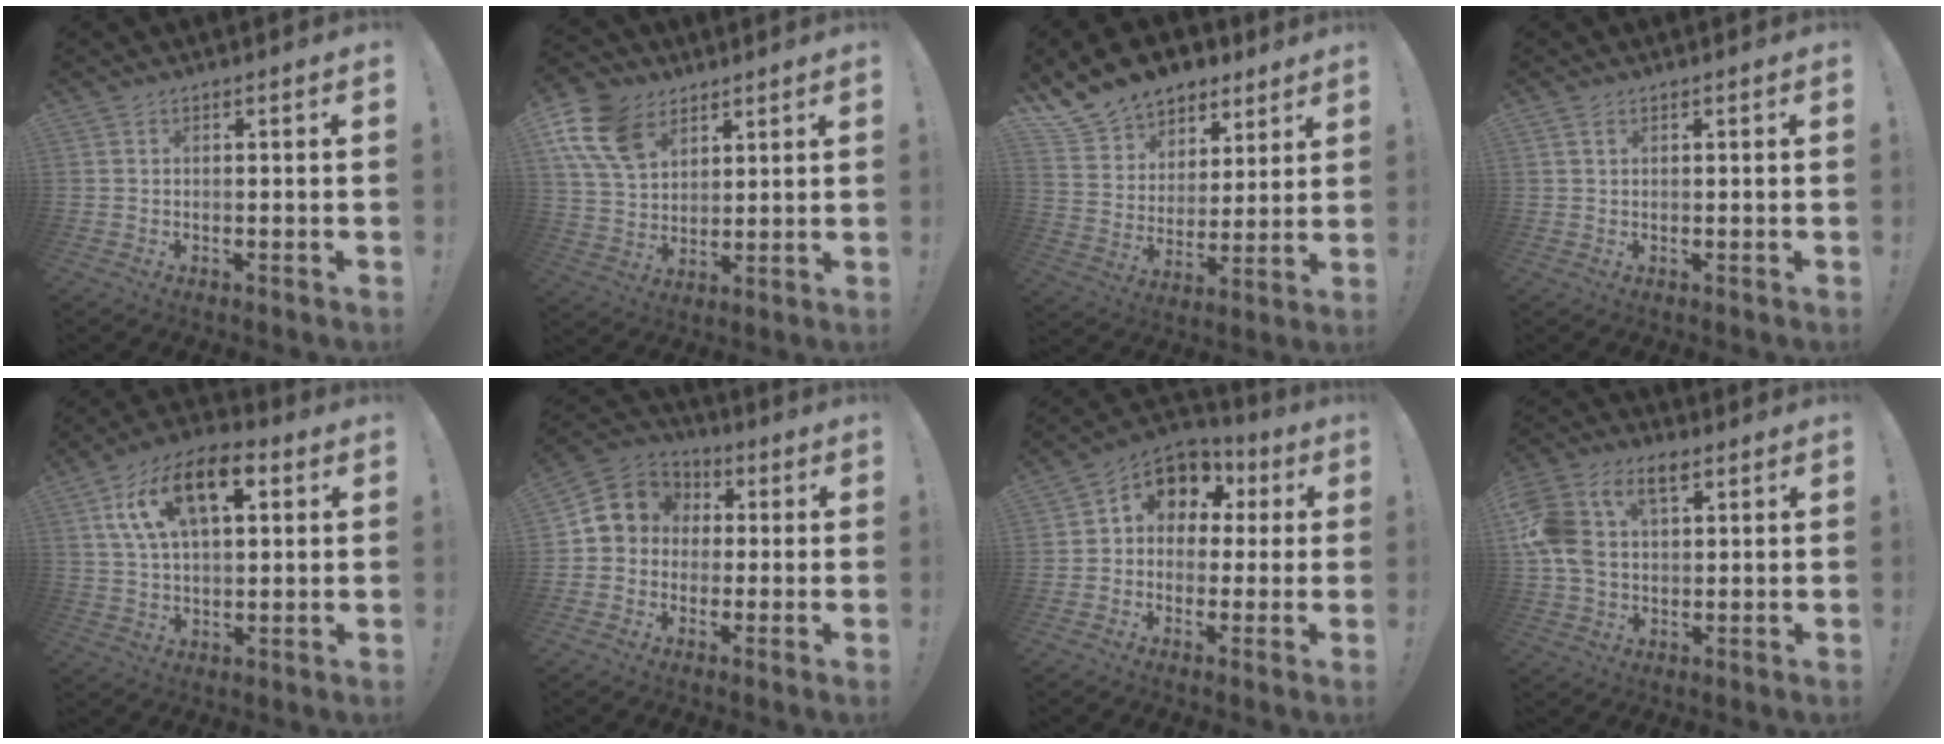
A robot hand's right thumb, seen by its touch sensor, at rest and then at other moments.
{"total": 15.4, "force": [8.3, 10.4, 7.8], "torque": [-0.154, -0.032, 0.163]}
{"total": 14.3, "force": [11.1, 8.5, 2.9], "torque": [-0.060, -0.086, 0.216]}
{"total": 1.4, "force": [0.8, 0.8, 0.9], "torque": [-0.015, 0.000, 0.014]}
{"total": 16.9, "force": [7.0, 8.8, 12.6], "torque": [-0.225, -0.010, 0.120]}
{"total": 9.0, "force": [1.2, 8.3, 3.3], "torque": [-0.041, 0.004, 0.029]}
{"total": 10.4, "force": [3.7, 8.2, 5.2], "torque": [-0.074, -0.016, 0.072]}
{"total": 14.7, "force": [5.0, 9.6, 9.9], "torque": [-0.202, -0.009, 0.095]}